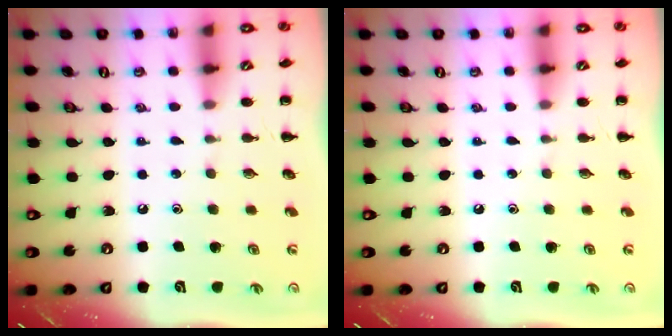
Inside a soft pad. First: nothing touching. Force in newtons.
{"total": 0.0}